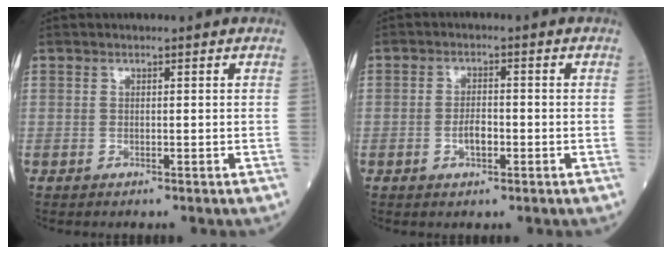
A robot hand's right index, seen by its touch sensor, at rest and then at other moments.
{"total": 2.9, "force": [-1.0, 1.2, 2.4], "torque": [-0.046, 0.002, -0.016]}